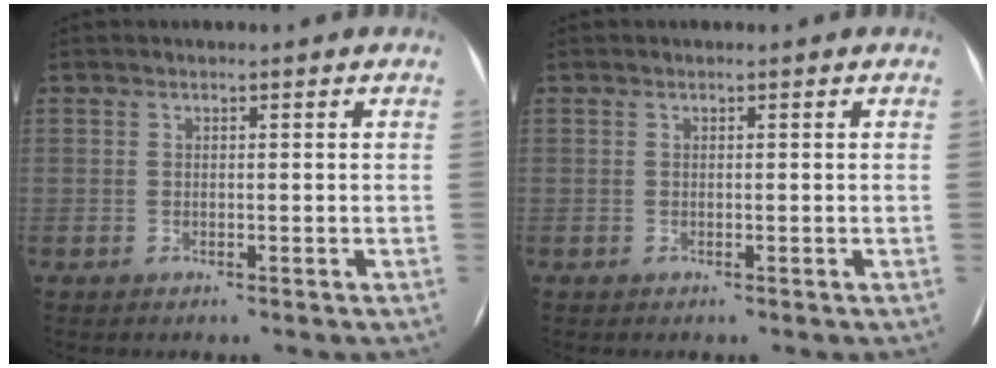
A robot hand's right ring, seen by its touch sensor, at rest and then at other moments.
{"total": 0.0}